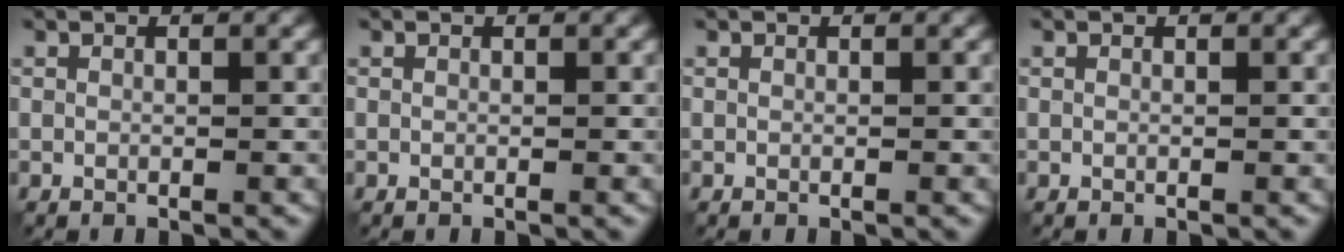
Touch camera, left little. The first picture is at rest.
{"total": 0.0}
{"total": 0.0}
{"total": 0.0}